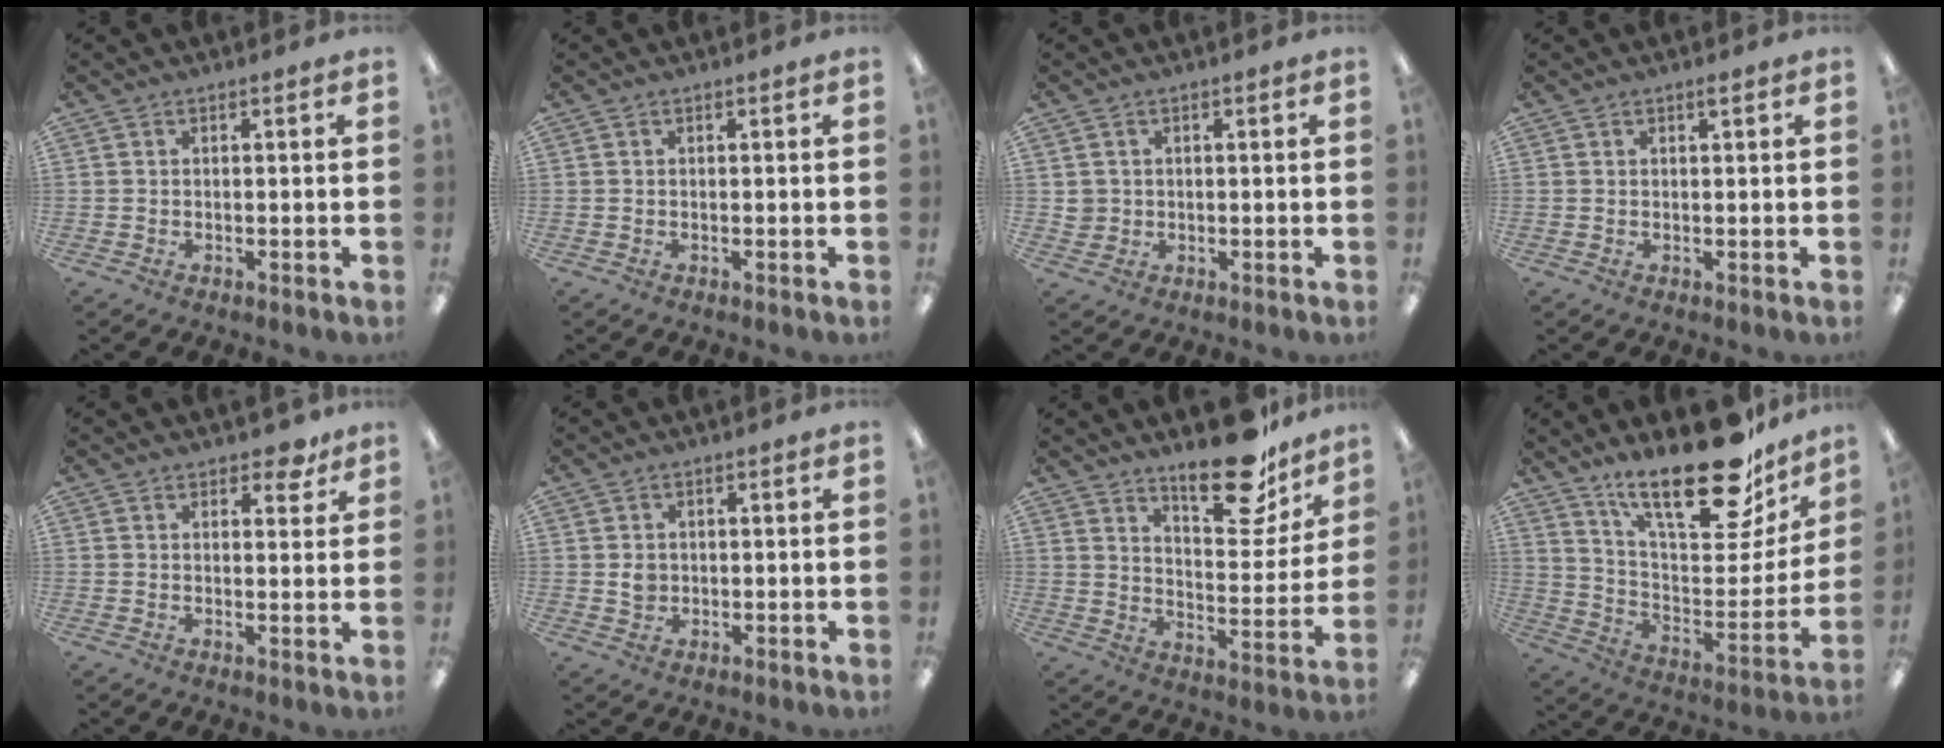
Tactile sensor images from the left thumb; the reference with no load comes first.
{"total": 0.0}
{"total": 2.8, "force": [0.5, 2.7, 0.1], "torque": [-0.009, 0.006, 0.008]}
{"total": 1.0, "force": [0.7, 0.2, 0.7], "torque": [-0.006, -0.001, 0.011]}
{"total": 4.1, "force": [3.1, 2.1, 1.9], "torque": [-0.010, -0.012, 0.050]}
{"total": 2.7, "force": [0.3, 2.4, 1.3], "torque": [-0.017, 0.002, 0.004]}
{"total": 18.2, "force": [13.8, 6.8, 9.7], "torque": [-0.124, -0.093, 0.229]}
{"total": 25.7, "force": [19.1, 8.7, 14.8], "torque": [-0.213, -0.131, 0.320]}